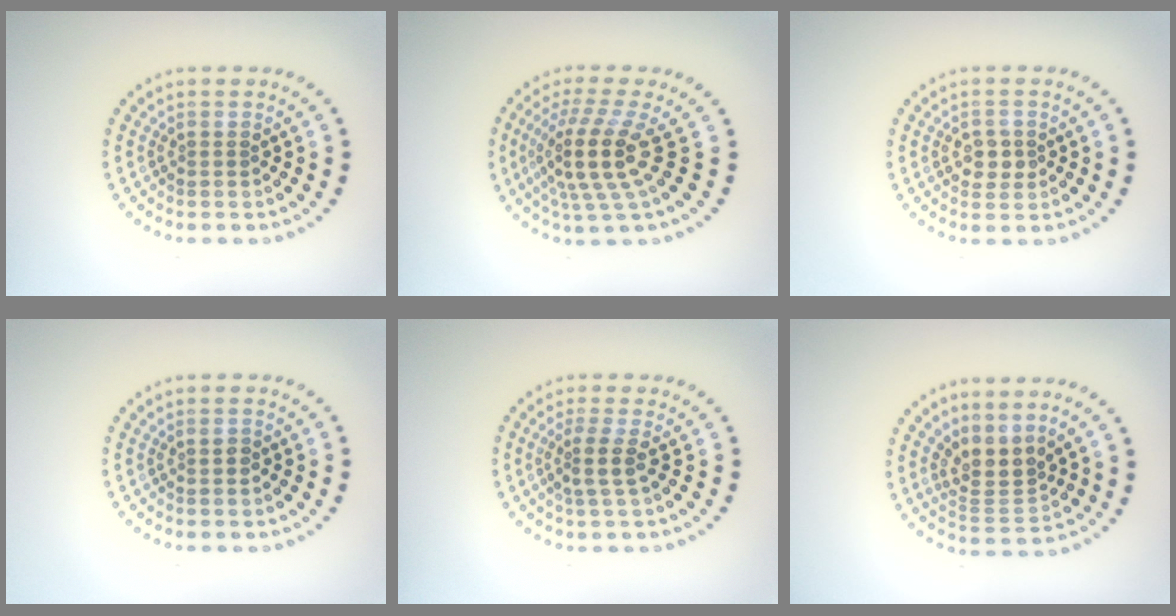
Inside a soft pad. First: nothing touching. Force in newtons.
{"total": 5.0, "press": 3.6, "slide": 3.4}
{"total": 2.1, "press": 2.0, "slide": 0.3}
{"total": 0.7, "press": 0.7, "slide": 0.0}
{"total": 2.1, "press": 1.6, "slide": 1.4}
{"total": 3.1, "press": 2.2, "slide": 2.2}